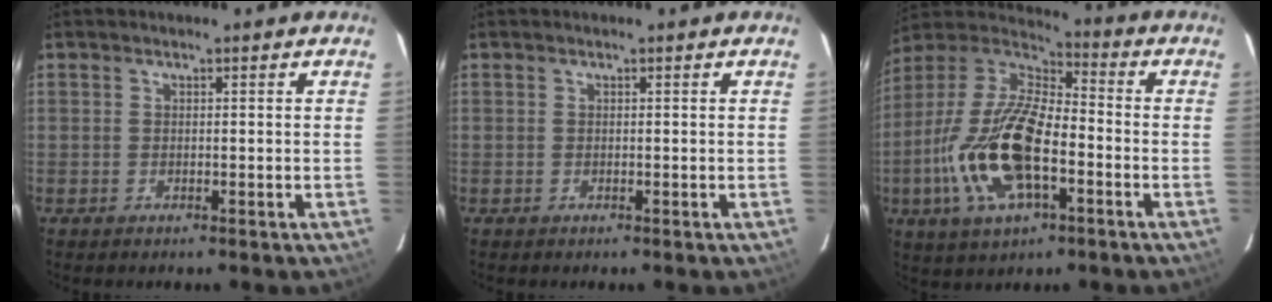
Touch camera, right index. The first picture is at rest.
{"total": 0.0}
{"total": 20.0, "force": [-6.0, 8.4, 17.1], "torque": [-0.362, -0.014, -0.116]}